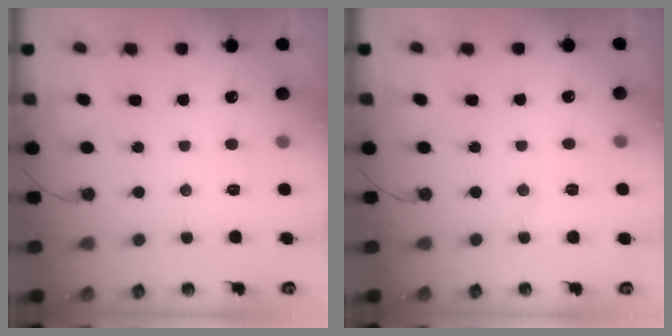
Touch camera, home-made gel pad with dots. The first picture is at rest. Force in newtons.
{"total": 4.5, "press": 3.8, "slide": 2.3}